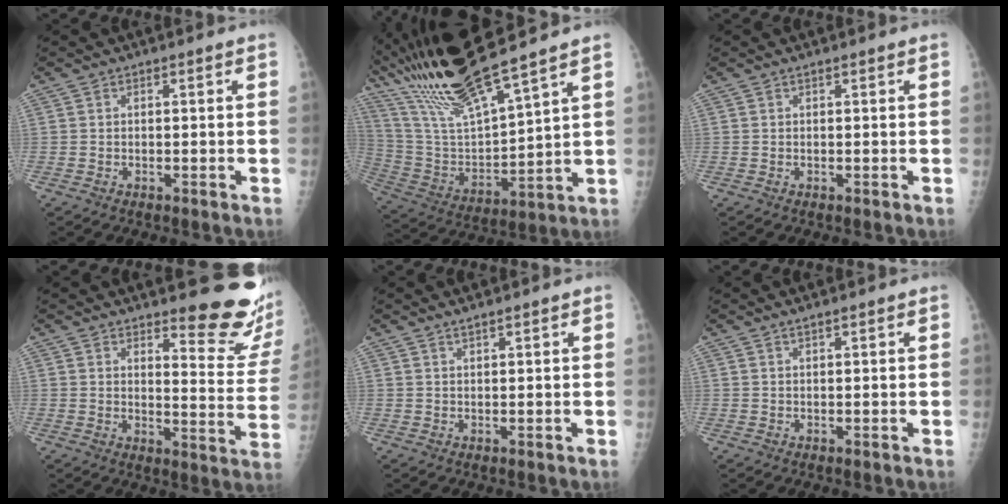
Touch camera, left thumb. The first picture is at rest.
{"total": 20.6, "force": [16.4, 1.8, 12.4], "torque": [-0.221, -0.063, 0.323]}
{"total": 0.0}
{"total": 14.2, "force": [11.6, 3.0, 7.7], "torque": [-0.065, -0.117, 0.140]}
{"total": 1.3, "force": [1.1, 0.0, 0.7], "torque": [-0.006, -0.002, 0.022]}
{"total": 0.7, "force": [0.6, 0.0, 0.5], "torque": [-0.002, 0.000, 0.014]}